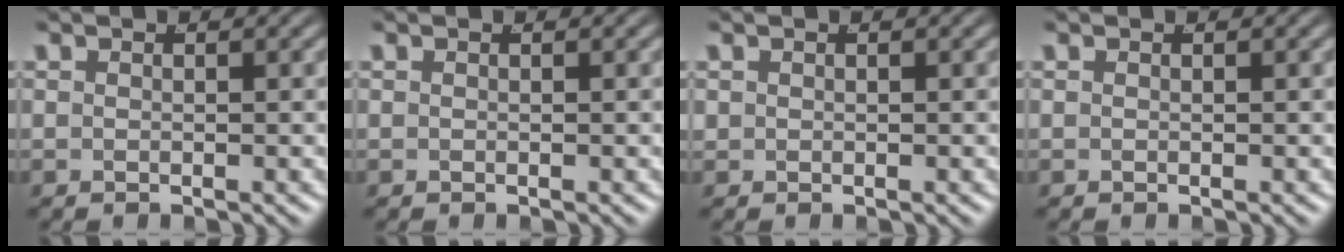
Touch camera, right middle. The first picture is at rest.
{"total": 0.0}
{"total": 0.0}
{"total": 0.0}